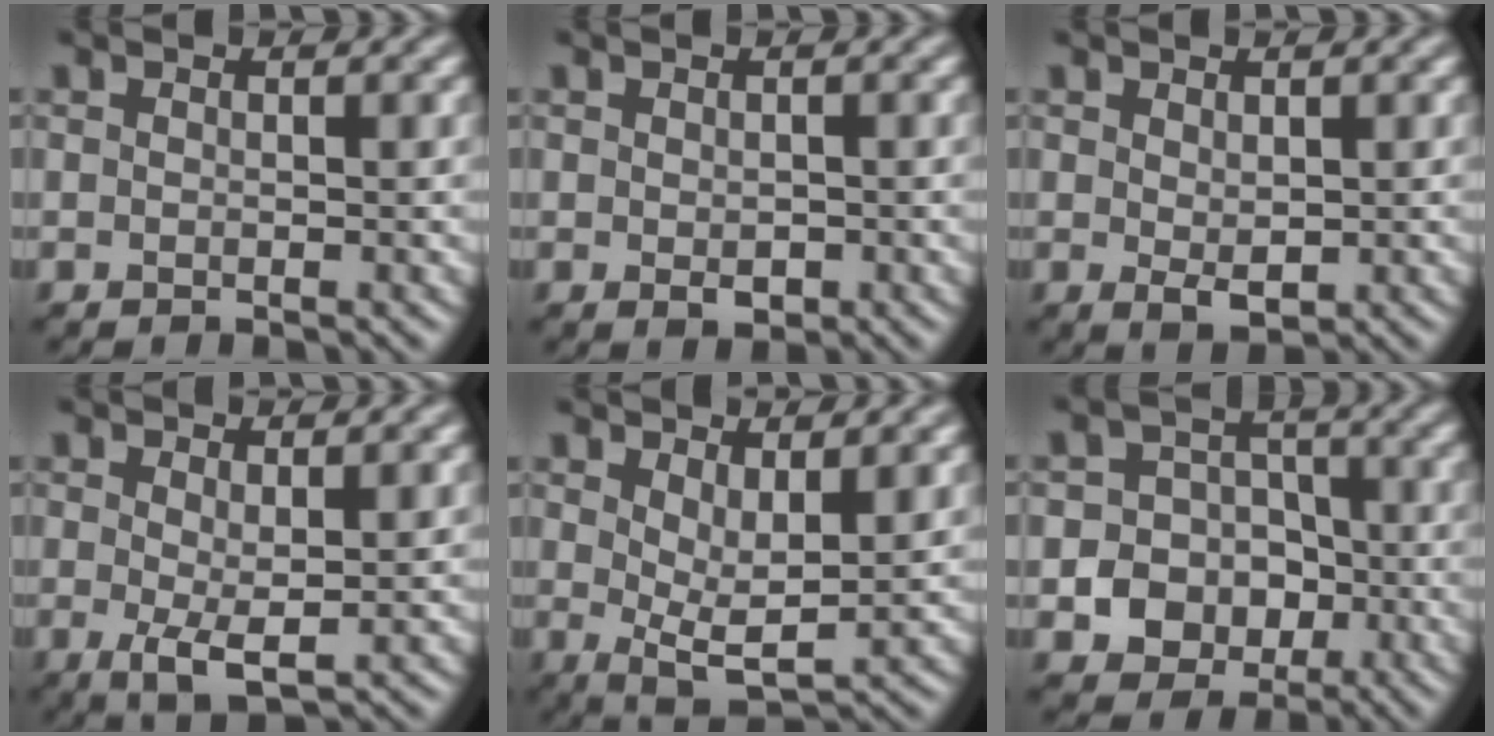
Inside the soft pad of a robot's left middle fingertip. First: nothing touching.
{"total": 1.4, "force": [-0.3, 0.8, 1.1], "torque": [-0.017, -0.005, -0.001]}
{"total": 1.6, "force": [0.3, 0.9, 1.4], "torque": [-0.026, -0.006, 0.012]}
{"total": 2.8, "force": [0.1, 0.8, 2.7], "torque": [-0.053, -0.008, 0.002]}
{"total": 4.1, "force": [1.3, 1.4, 3.6], "torque": [-0.063, -0.014, 0.027]}
{"total": 6.7, "force": [-2.2, 5.9, 2.3], "torque": [-0.024, 0.001, -0.058]}